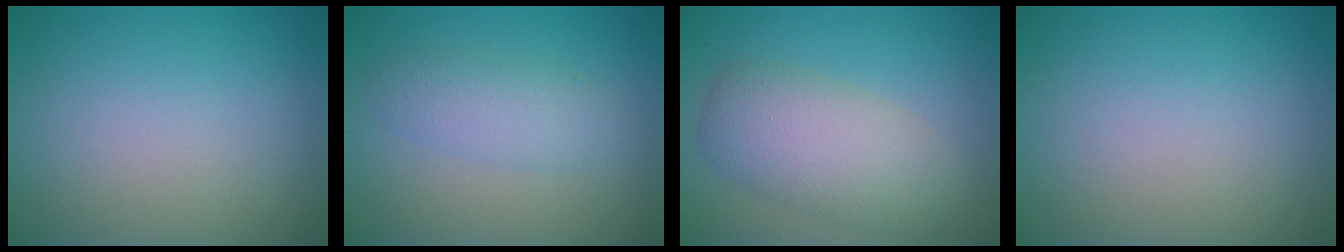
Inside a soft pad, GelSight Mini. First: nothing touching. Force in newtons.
{"total": 2.7, "press": 2.7, "slide": 0.1}
{"total": 5.5, "press": 5.5, "slide": 0.5}
{"total": 0.0}